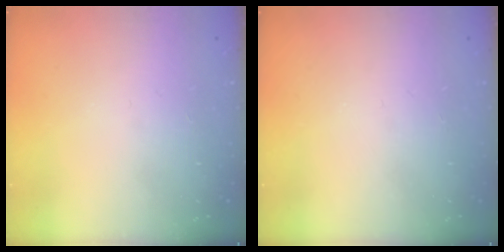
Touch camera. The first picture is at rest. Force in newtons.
{"total": 0.0}